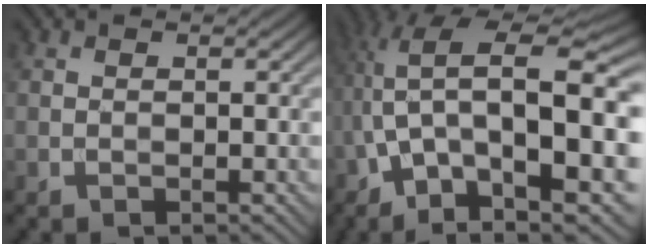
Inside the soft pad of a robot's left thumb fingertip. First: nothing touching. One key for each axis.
{"total": 19.3, "fx": 0.5, "fy": 9.4, "fz": 16.9, "tx": -0.319, "ty": -0.022, "tz": 0.033}